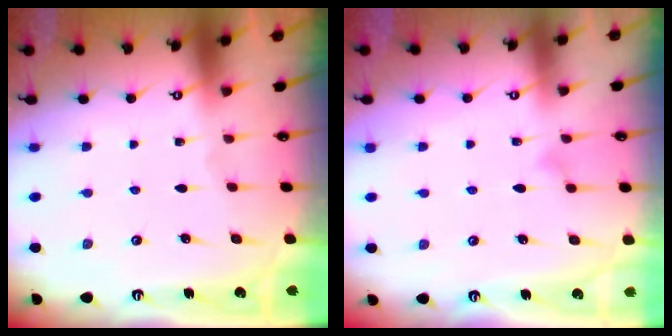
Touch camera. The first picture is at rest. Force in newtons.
{"total": 6.1, "press": 6.1, "slide": 0.3}